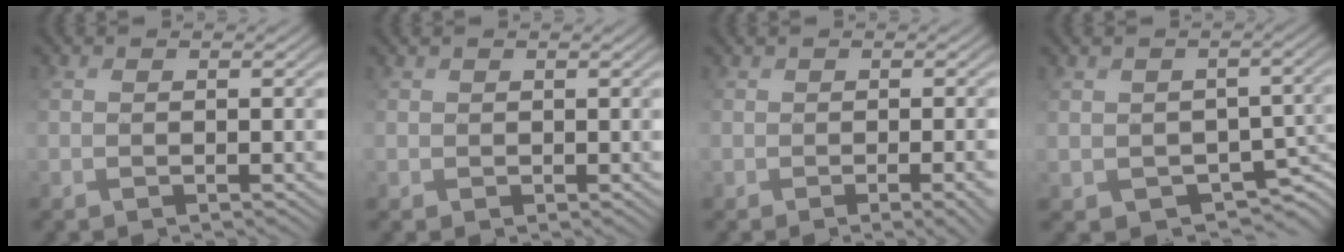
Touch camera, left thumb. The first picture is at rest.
{"total": 3.1, "force": [0.2, -0.7, -3.0], "torque": [0.045, -0.001, 0.011]}
{"total": 2.5, "force": [-1.1, 0.9, 2.0], "torque": [-0.016, -0.007, 0.001]}
{"total": 3.0, "force": [-0.9, 2.7, 0.9], "torque": [-0.026, -0.015, -0.005]}